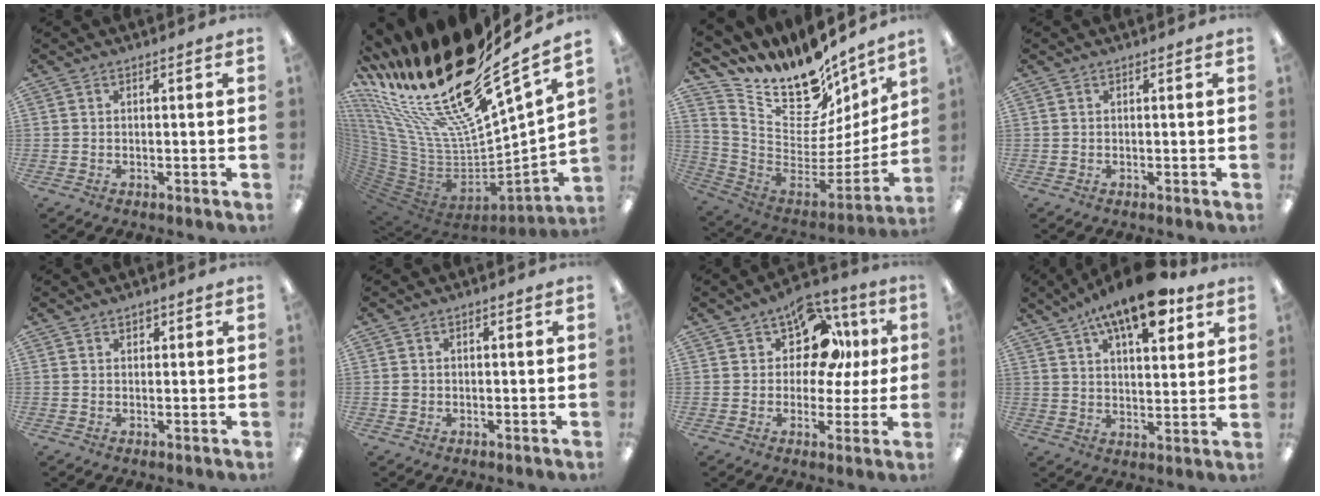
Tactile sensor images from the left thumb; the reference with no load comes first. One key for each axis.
{"total": 29.2, "fx": 19.0, "fy": 9.7, "fz": 19.9, "tx": -0.332, "ty": -0.192, "tz": 0.351}
{"total": 14.5, "fx": 11.9, "fy": 6.6, "fz": 5.0, "tx": -0.092, "ty": -0.126, "tz": 0.208}
{"total": 0.0}
{"total": 1.2, "fx": 0.9, "fy": 0.8, "fz": 0.3, "tx": 0.002, "ty": -0.002, "tz": 0.015}
{"total": 1.1, "fx": 0.0, "fy": 1.0, "fz": 0.4, "tx": -0.007, "ty": 0.005, "tz": -0.002}
{"total": 13.7, "fx": 5.8, "fy": 9.3, "fz": 8.2, "tx": -0.127, "ty": -0.019, "tz": 0.107}
{"total": 15.3, "fx": 9.6, "fy": 5.9, "fz": 10.4, "tx": -0.151, "ty": -0.044, "tz": 0.157}